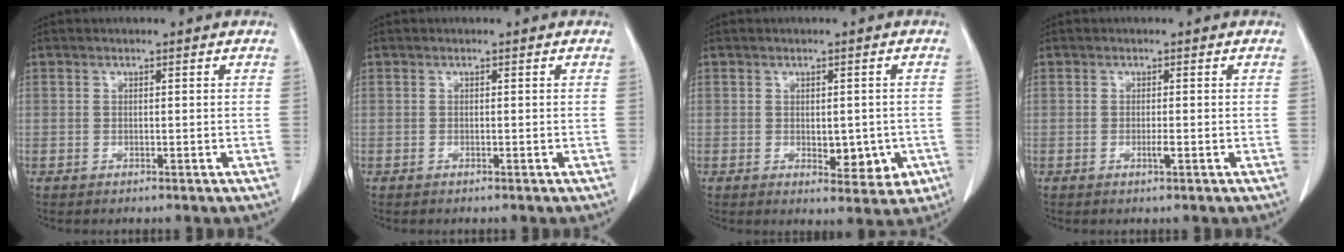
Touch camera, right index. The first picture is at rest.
{"total": 0.0}
{"total": 7.0, "force": [-1.6, 3.8, 5.7], "torque": [-0.068, 0.004, -0.010]}
{"total": 1.5, "force": [-0.5, 0.4, 1.4], "torque": [-0.029, -0.001, -0.007]}